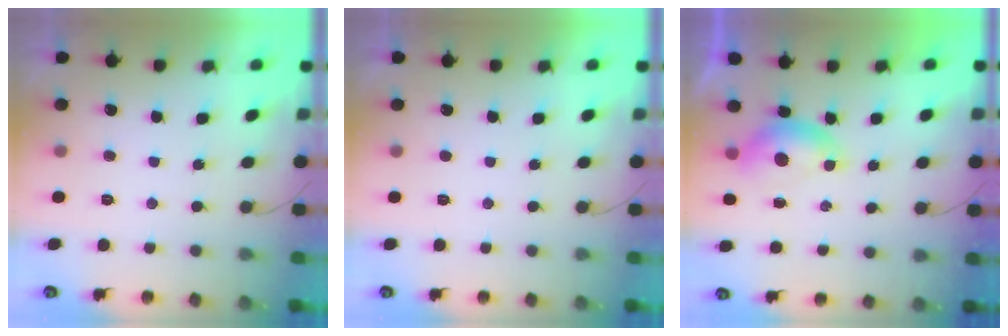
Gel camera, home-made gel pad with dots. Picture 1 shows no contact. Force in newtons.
{"total": 0.0}
{"total": 6.7, "press": 6.6, "slide": 0.7}